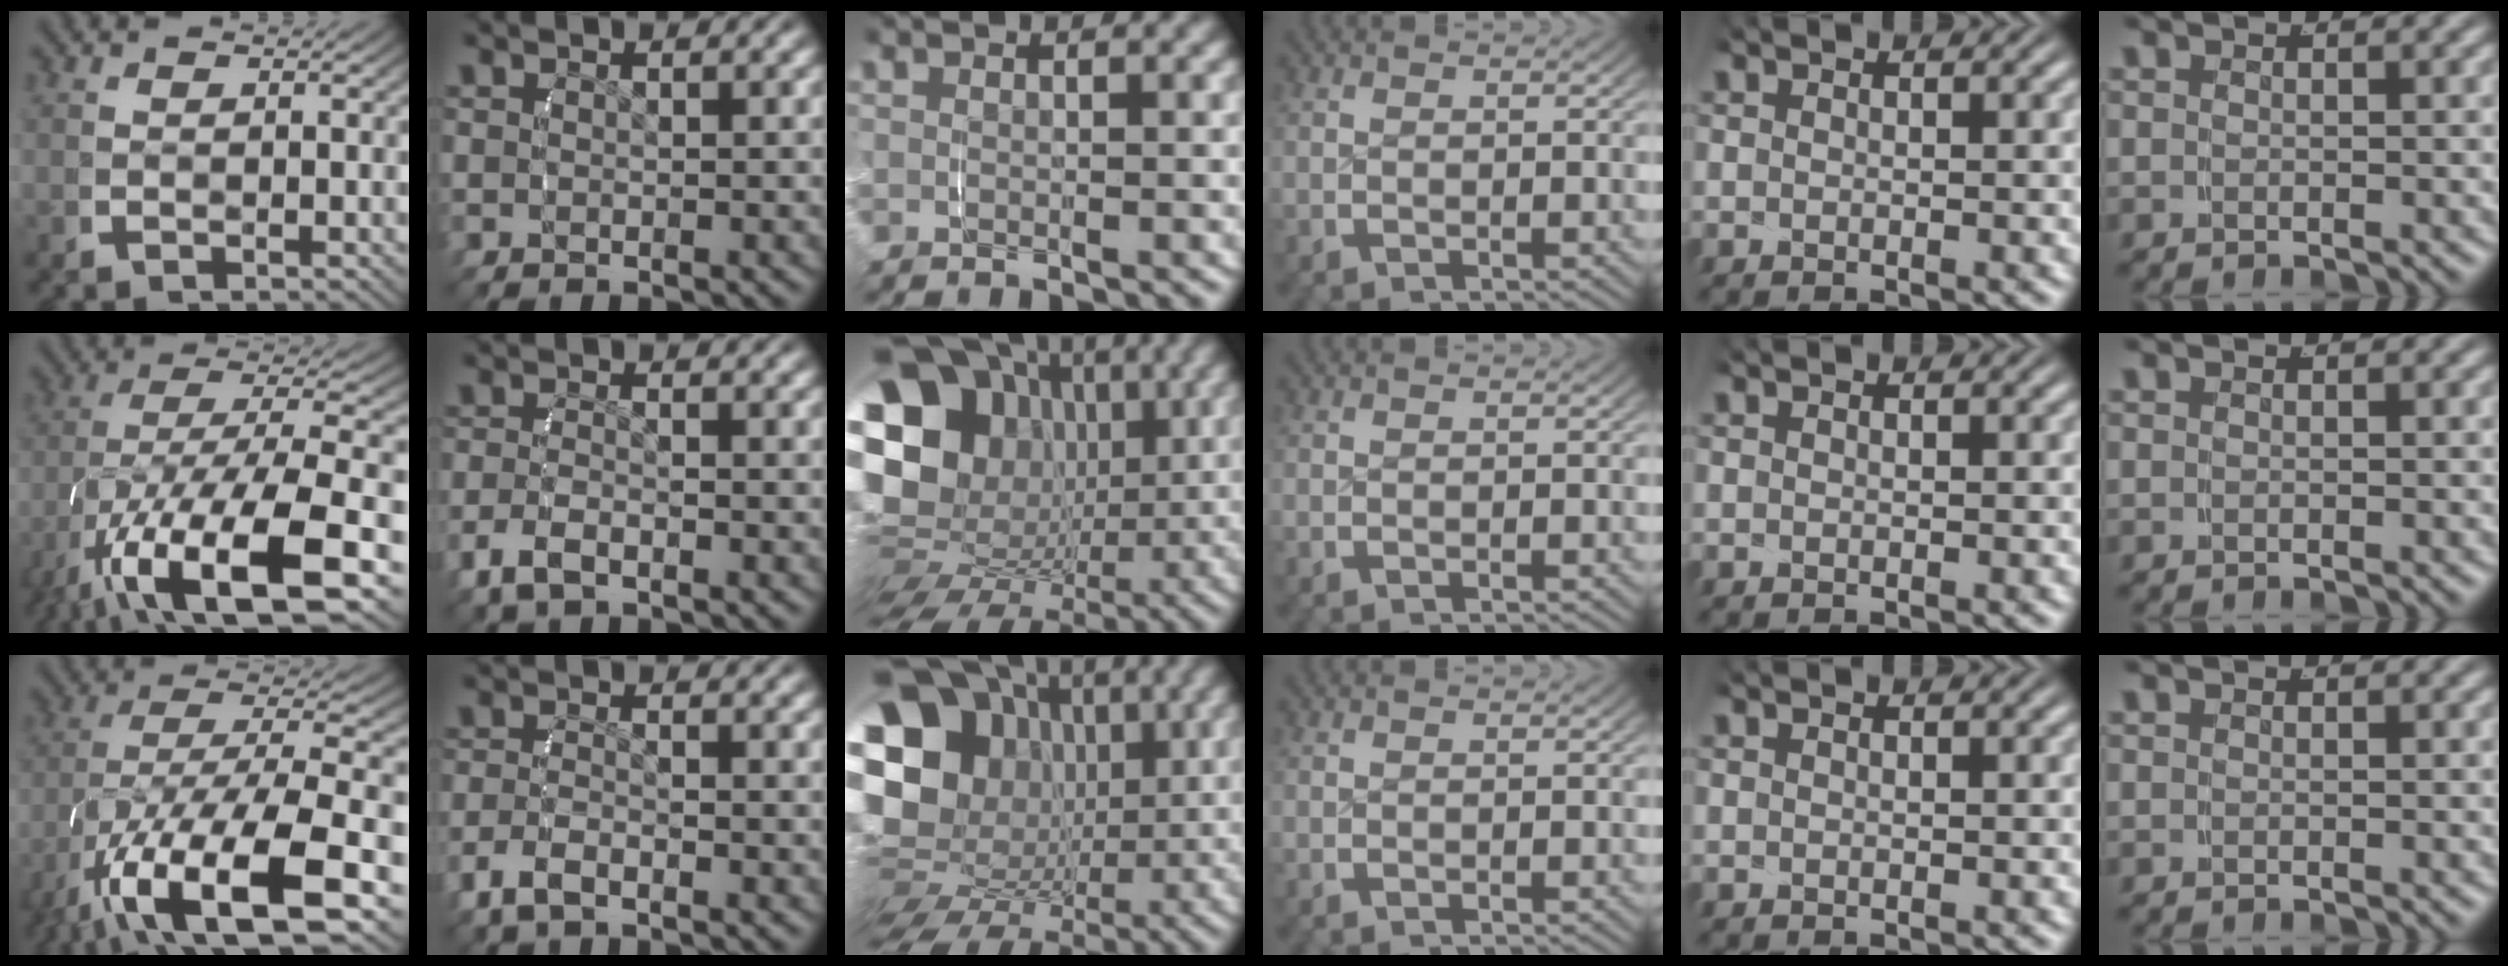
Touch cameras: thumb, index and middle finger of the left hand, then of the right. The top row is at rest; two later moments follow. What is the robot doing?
{"motion": "grasp_and_lifting", "object": "towel"}